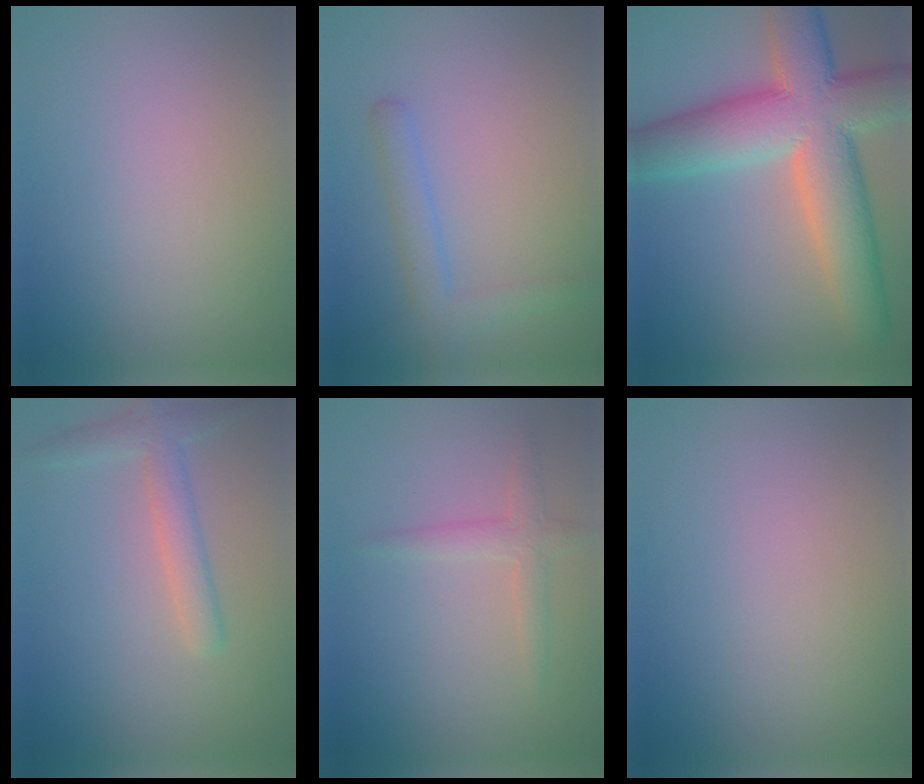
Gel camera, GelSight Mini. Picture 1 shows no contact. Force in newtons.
{"total": 3.0, "press": 3.0, "slide": 0.2}
{"total": 12.5, "press": 12.5, "slide": 0.7}
{"total": 2.8, "press": 2.8, "slide": 0.1}
{"total": 1.9, "press": 1.9, "slide": 0.1}
{"total": 0.0}